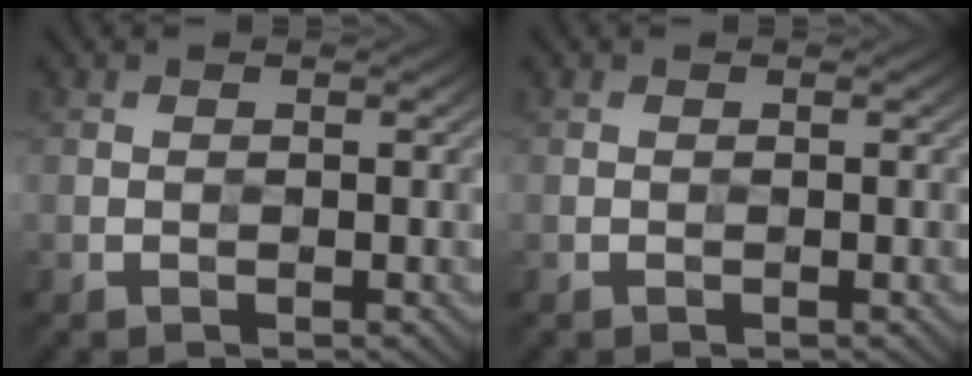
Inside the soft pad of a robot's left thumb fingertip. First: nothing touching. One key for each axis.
{"total": 0.0}